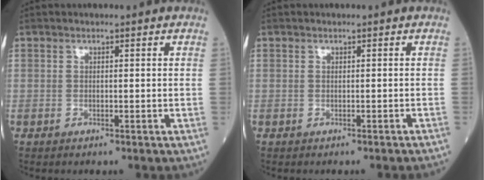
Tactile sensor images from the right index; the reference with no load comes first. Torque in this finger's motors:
{"motor_torque": [-0.06, -0.04, 0.06, 0.01]}